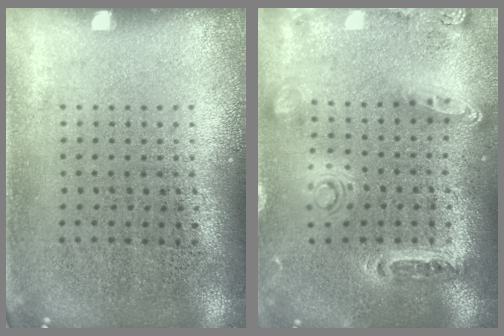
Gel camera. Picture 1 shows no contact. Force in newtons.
{"total": 1.4, "press": 1.4, "slide": 0.3}